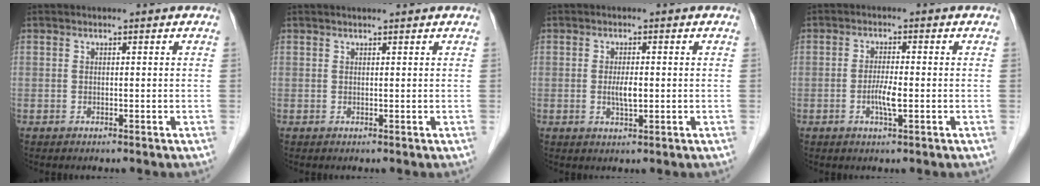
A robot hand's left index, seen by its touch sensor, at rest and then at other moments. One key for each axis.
{"total": 1.6, "fx": 1.5, "fy": -0.1, "fz": 0.7, "tx": -0.007, "ty": 0.011, "tz": 0.022}
{"total": 2.6, "fx": -0.4, "fy": 0.6, "fz": 2.5, "tx": -0.051, "ty": -0.005, "tz": -0.006}
{"total": 3.2, "fx": -1.1, "fy": 0.3, "fz": 3.0, "tx": -0.063, "ty": -0.006, "tz": -0.021}